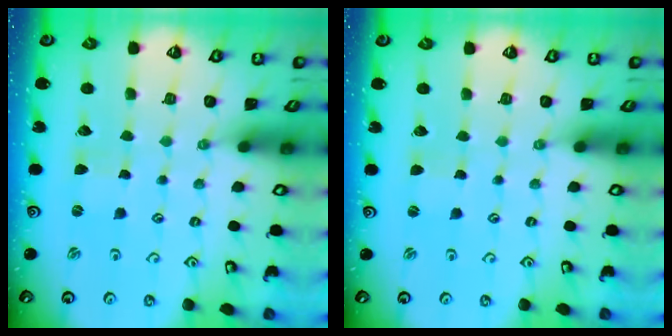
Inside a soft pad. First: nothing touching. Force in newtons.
{"total": 0.0}